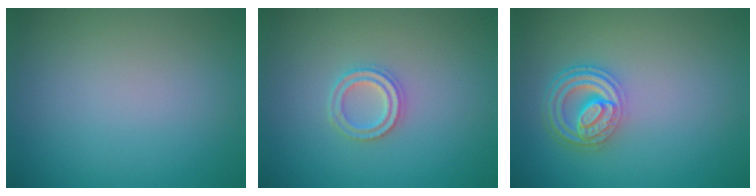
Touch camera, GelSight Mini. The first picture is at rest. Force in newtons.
{"total": 2.2, "press": 2.2, "slide": 0.5}
{"total": 4.6, "press": 3.4, "slide": 3.1}